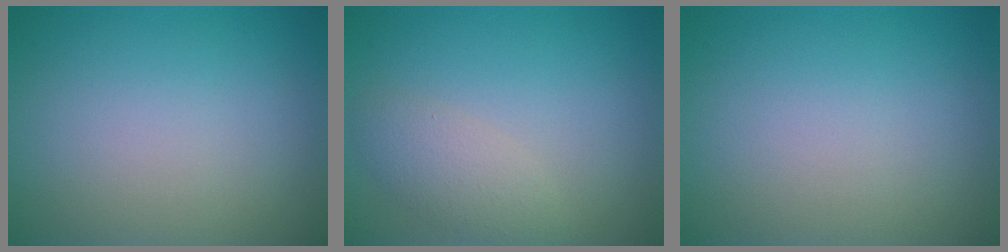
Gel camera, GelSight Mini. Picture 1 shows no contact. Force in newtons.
{"total": 2.5, "press": 2.5, "slide": 0.0}
{"total": 0.0}